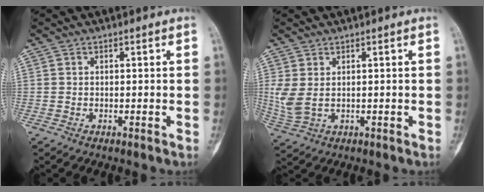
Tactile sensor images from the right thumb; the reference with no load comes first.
{"total": 4.9, "force": [0.8, 2.7, 4.0], "torque": [-0.105, 0.001, 0.027]}